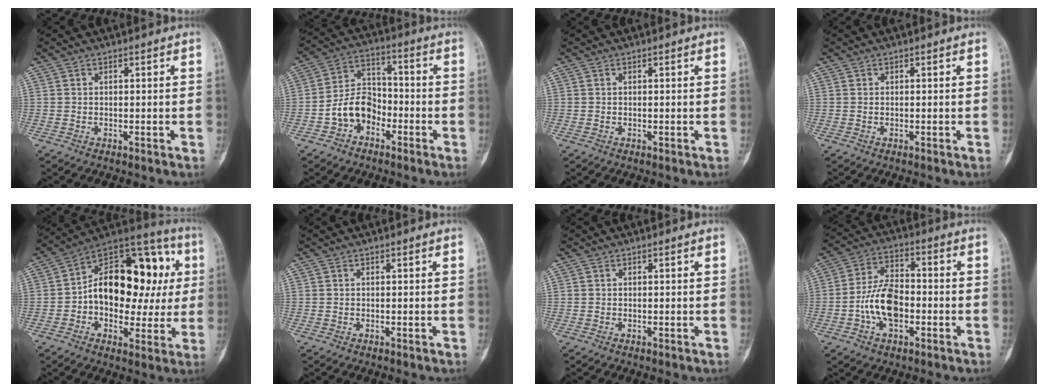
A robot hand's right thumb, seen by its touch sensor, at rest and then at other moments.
{"total": 9.0, "force": [-3.8, 6.5, 4.9], "torque": [-0.066, 0.044, -0.079]}
{"total": 0.0}
{"total": 0.0}
{"total": 23.6, "force": [2.1, 14.4, 18.7], "torque": [-0.233, 0.042, 0.025]}
{"total": 0.0}
{"total": 0.0}
{"total": 10.7, "force": [-2.6, 6.1, 8.4], "torque": [-0.144, 0.026, -0.056]}